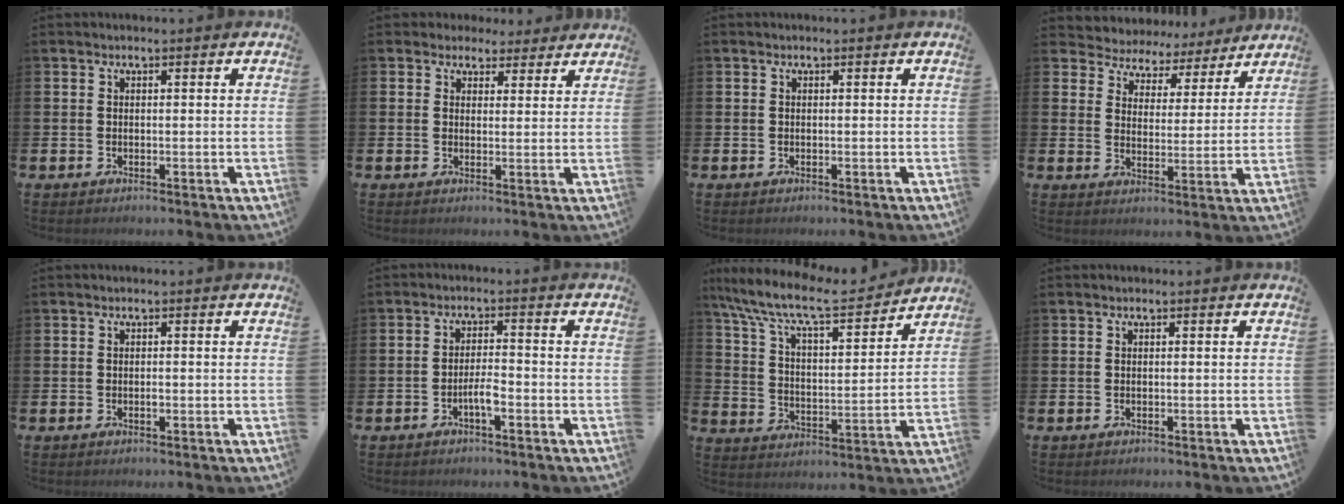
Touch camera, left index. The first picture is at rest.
{"total": 3.4, "force": [2.8, 2.0, -0.1], "torque": [-0.003, -0.010, 0.048]}
{"total": 0.0}
{"total": 5.2, "force": [4.7, 2.3, -0.3], "torque": [-0.024, -0.037, 0.080]}
{"total": 0.5, "force": [-0.1, 0.2, 0.4], "torque": [-0.007, -0.003, -0.003]}
{"total": 2.6, "force": [-1.2, 0.6, 2.2], "torque": [-0.047, 0.008, -0.023]}
{"total": 10.2, "force": [9.0, 2.2, 4.3], "torque": [-0.120, -0.057, 0.150]}
{"total": 0.0}